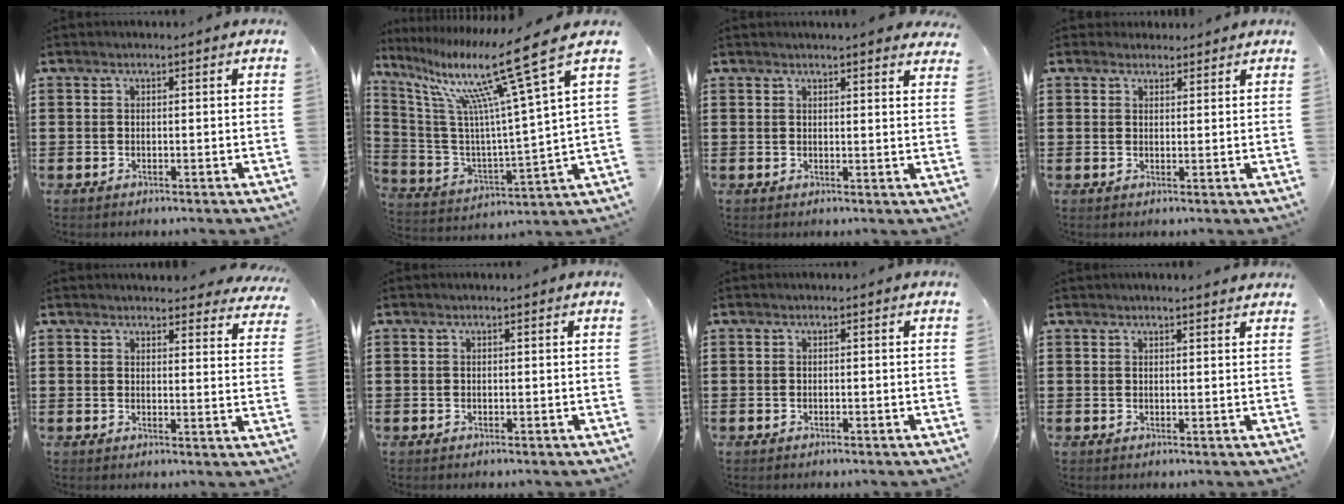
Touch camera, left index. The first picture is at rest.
{"total": 16.4, "force": [11.0, 1.2, 12.1], "torque": [-0.243, -0.065, 0.168]}
{"total": 2.4, "force": [2.4, -0.2, 0.6], "torque": [-0.009, -0.009, 0.043]}
{"total": 2.3, "force": [2.0, 1.0, 0.0], "torque": [-0.006, 0.004, 0.041]}
{"total": 3.3, "force": [3.2, 0.5, 0.6], "torque": [-0.006, -0.013, 0.057]}
{"total": 0.0}
{"total": 0.0}
{"total": 1.5, "force": [1.5, 0.0, 0.3], "torque": [-0.008, 0.001, 0.028]}